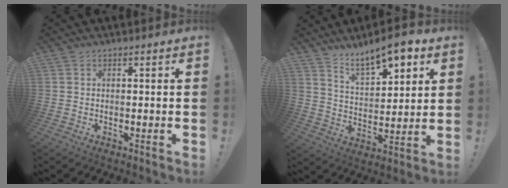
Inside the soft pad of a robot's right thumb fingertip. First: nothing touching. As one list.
[{"total": 11.8, "force": [9.0, 4.3, 6.3], "torque": [-0.100, -0.058, 0.160]}]